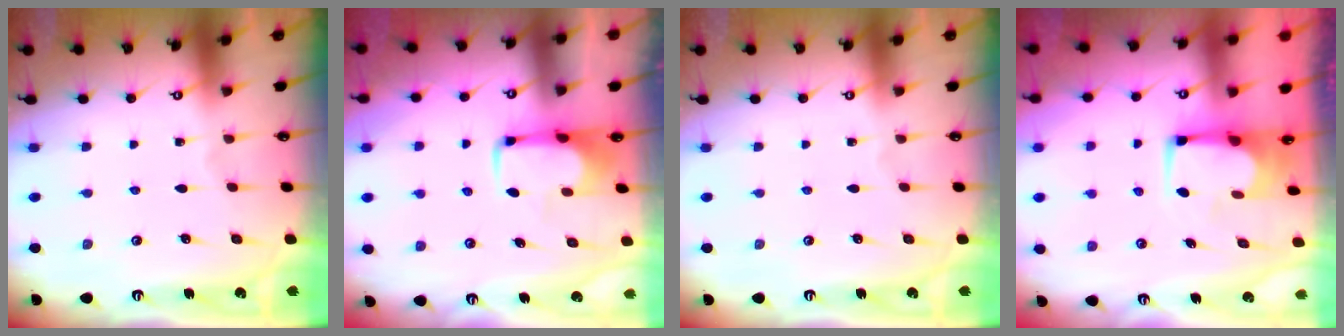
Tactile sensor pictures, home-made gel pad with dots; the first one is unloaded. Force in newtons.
{"total": 1.8, "press": 1.8, "slide": 0.5}
{"total": 0.0}
{"total": 2.9, "press": 2.9, "slide": 0.2}